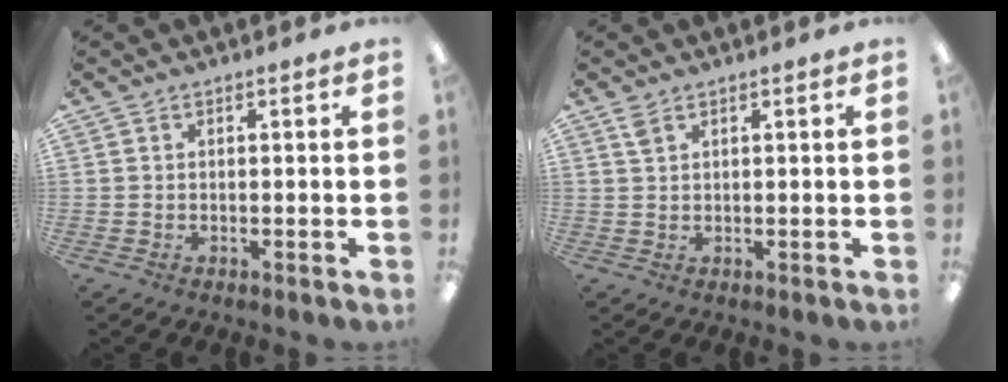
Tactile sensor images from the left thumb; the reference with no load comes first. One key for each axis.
{"total": 1.9, "fx": 1.3, "fy": 0.8, "fz": 1.1, "tx": -0.027, "ty": 0.001, "tz": 0.023}